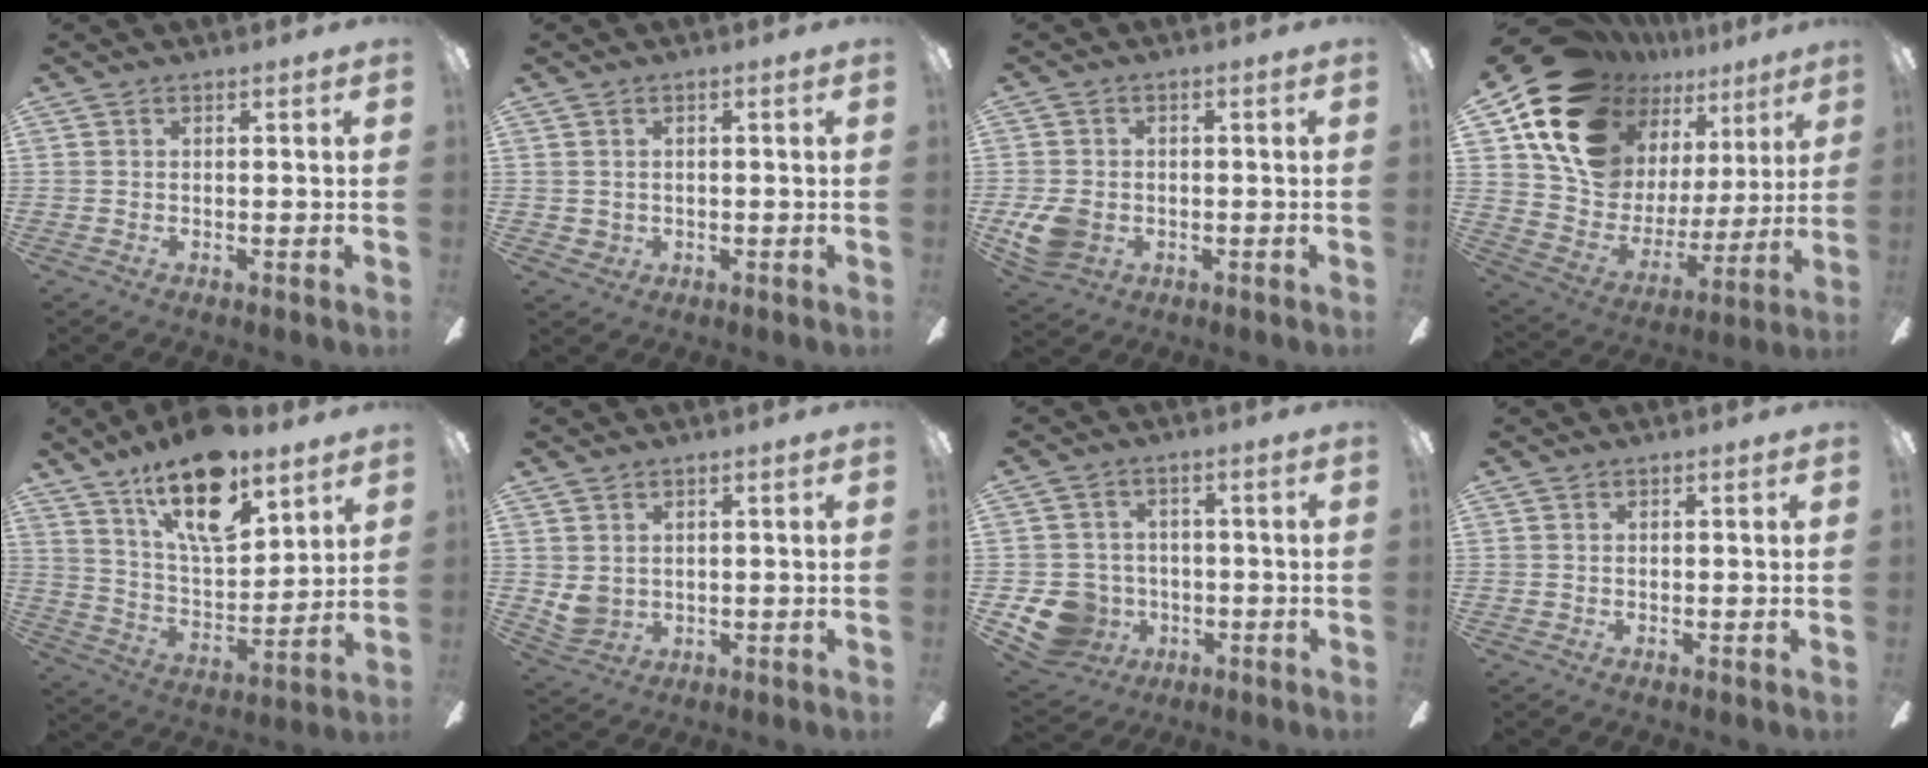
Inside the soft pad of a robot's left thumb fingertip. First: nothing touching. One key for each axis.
{"total": 1.8, "fx": 0.4, "fy": 1.7, "fz": 0.3, "tx": -0.008, "ty": 0.002, "tz": 0.007}
{"total": 7.3, "fx": -1.6, "fy": 5.9, "fz": 4.0, "tx": -0.075, "ty": 0.009, "tz": -0.029}
{"total": 19.9, "fx": 13.9, "fy": 12.1, "fz": 7.4, "tx": -0.149, "ty": -0.102, "tz": 0.275}
{"total": 19.9, "fx": 13.2, "fy": 8.3, "fz": 12.4, "tx": -0.209, "ty": -0.068, "tz": 0.226}
{"total": 4.1, "fx": 1.9, "fy": 3.4, "fz": 1.5, "tx": -0.041, "ty": -0.003, "tz": 0.038}
{"total": 9.6, "fx": -3.3, "fy": 8.5, "fz": 2.8, "tx": -0.084, "ty": 0.018, "tz": -0.054}
{"total": 0.0}